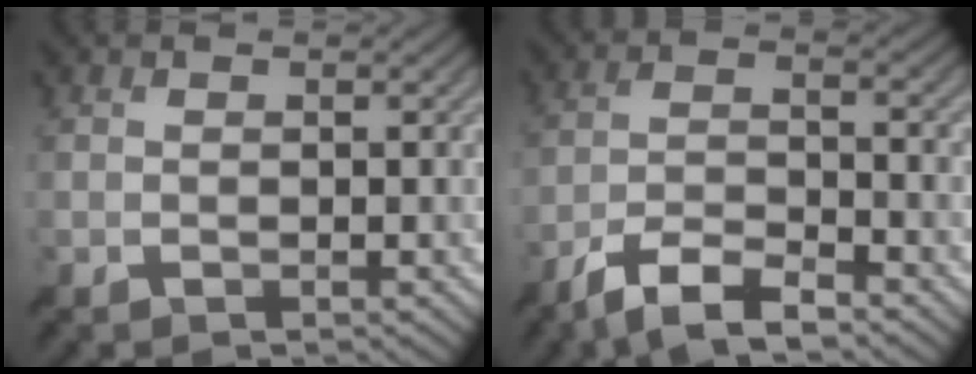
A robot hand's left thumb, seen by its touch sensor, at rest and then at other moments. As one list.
[{"total": 7.1, "force": [-5.4, 1.8, 4.3], "torque": [-0.086, 0.002, -0.108]}]